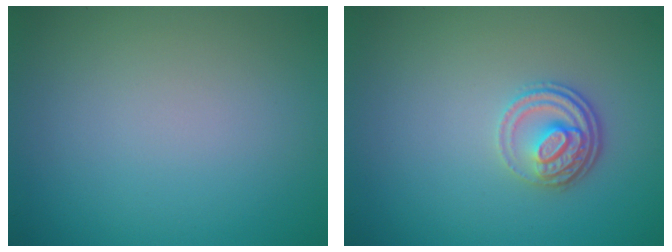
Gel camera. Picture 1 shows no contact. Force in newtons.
{"total": 2.8, "press": 2.3, "slide": 1.7}